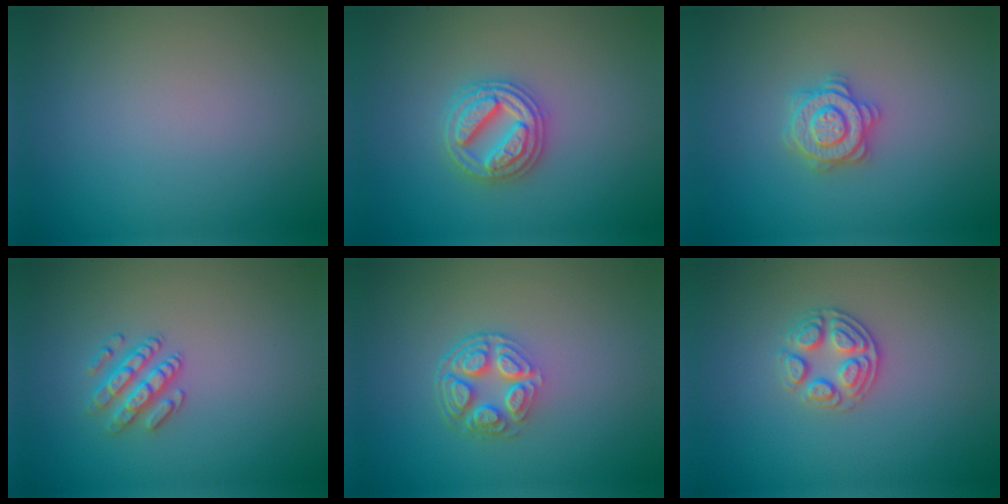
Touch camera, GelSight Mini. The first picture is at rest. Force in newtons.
{"total": 4.4, "press": 4.3, "slide": 0.5}
{"total": 3.3, "press": 3.3, "slide": 0.5}
{"total": 2.5, "press": 2.4, "slide": 0.6}
{"total": 4.4, "press": 3.3, "slide": 2.9}
{"total": 2.6, "press": 2.5, "slide": 0.9}